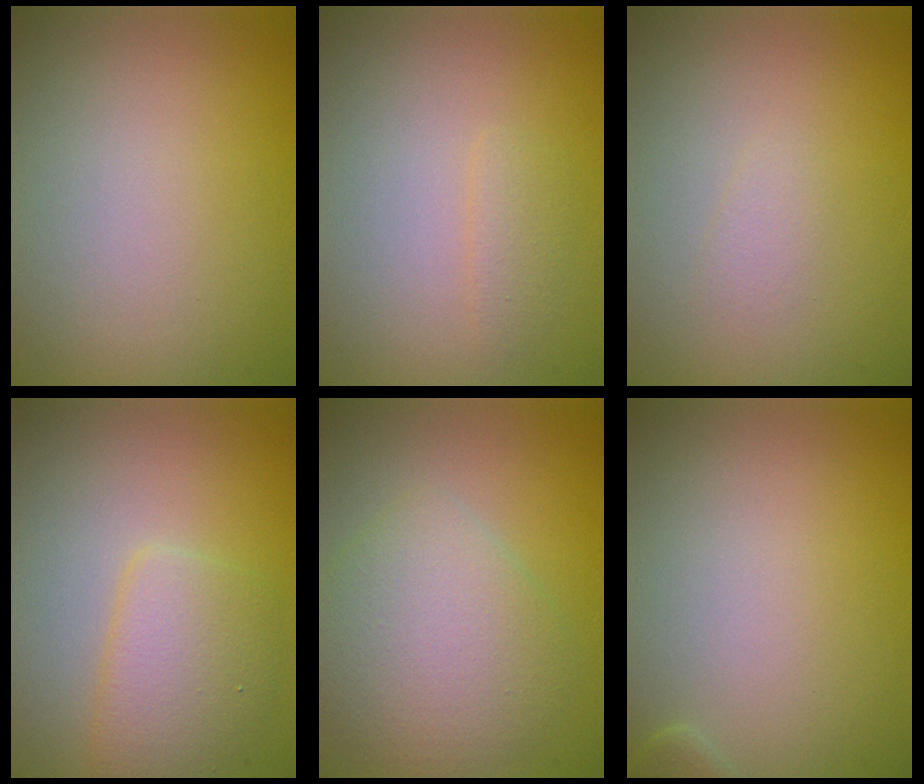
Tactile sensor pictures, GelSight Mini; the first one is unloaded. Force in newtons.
{"total": 1.1, "press": 1.1, "slide": 0.1}
{"total": 0.8, "press": 0.8, "slide": 0.1}
{"total": 3.2, "press": 3.2, "slide": 0.1}
{"total": 5.0, "press": 5.0, "slide": 0.1}
{"total": 0.8, "press": 0.8, "slide": 0.1}